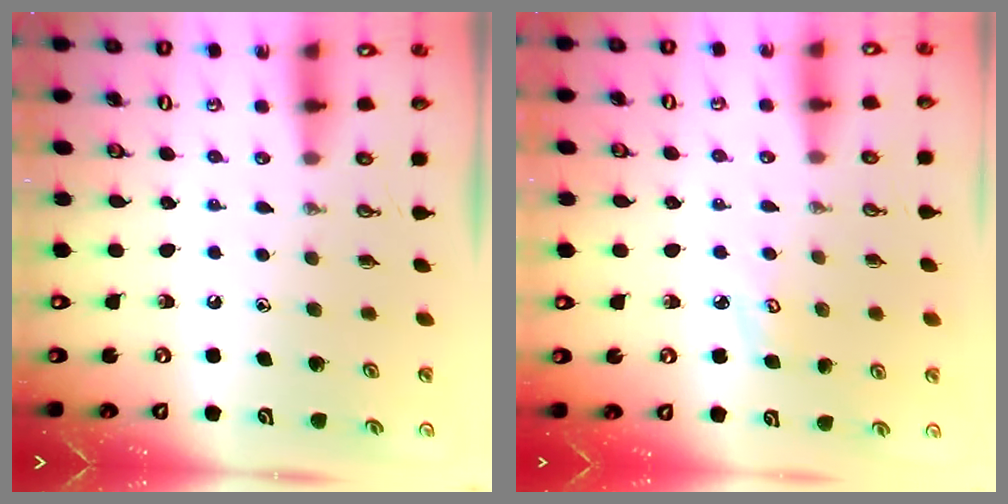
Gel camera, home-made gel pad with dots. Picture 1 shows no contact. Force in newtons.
{"total": 3.5, "press": 3.5, "slide": 0.4}